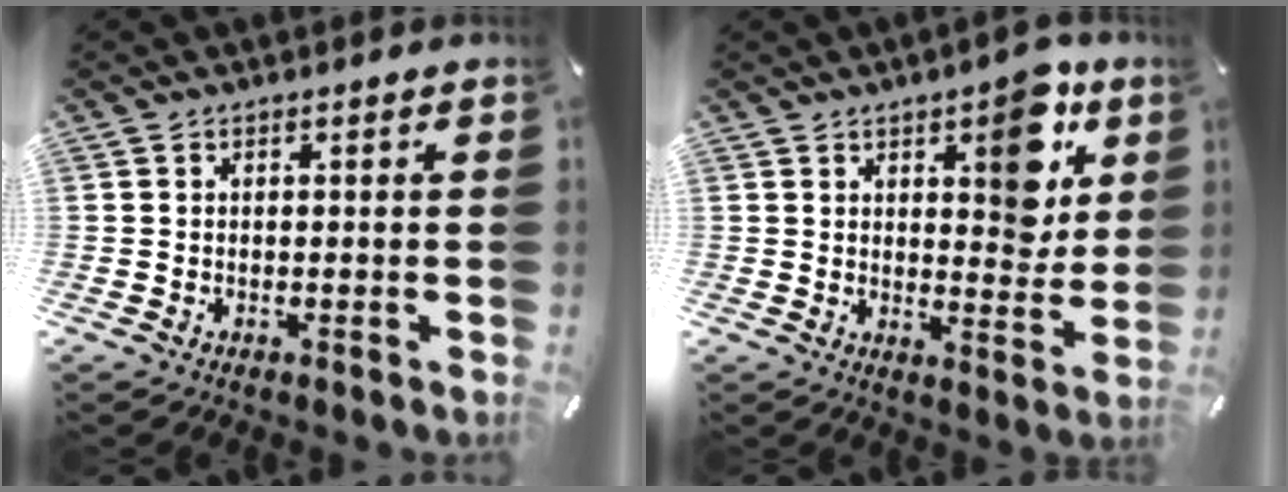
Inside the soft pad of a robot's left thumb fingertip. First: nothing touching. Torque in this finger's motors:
{"motor_torque": [1.40, 1.38, 1.44, -0.68, 0.26]}